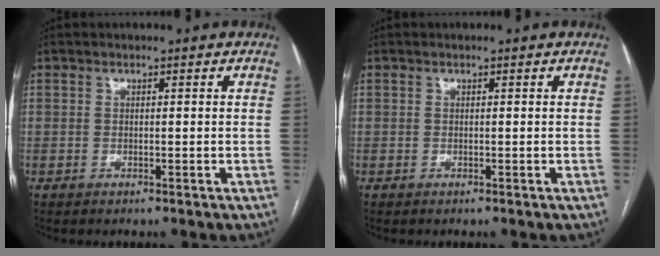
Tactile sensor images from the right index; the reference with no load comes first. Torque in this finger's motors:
{"motor_torque": [0.00, 0.00, 0.00, 0.00]}